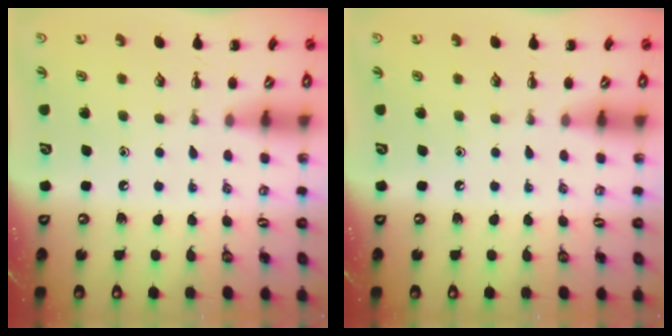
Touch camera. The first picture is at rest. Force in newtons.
{"total": 0.0}